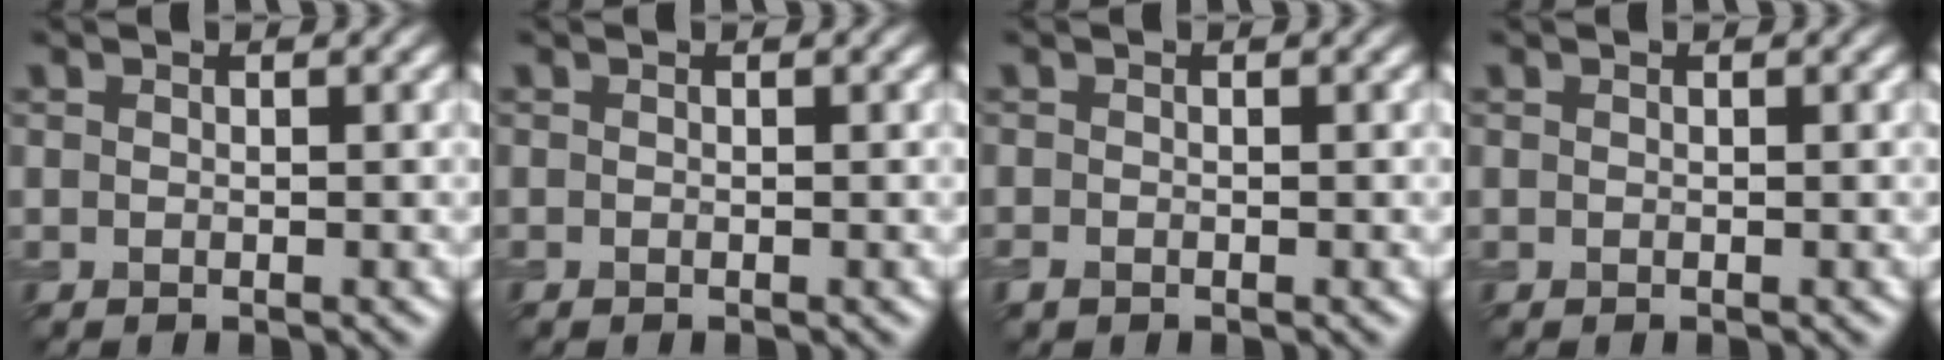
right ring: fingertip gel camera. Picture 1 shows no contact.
{"total": 0.0}
{"total": 0.7, "force": [-0.5, 0.4, 0.3], "torque": [-0.007, -0.001, -0.009]}
{"total": 0.0}